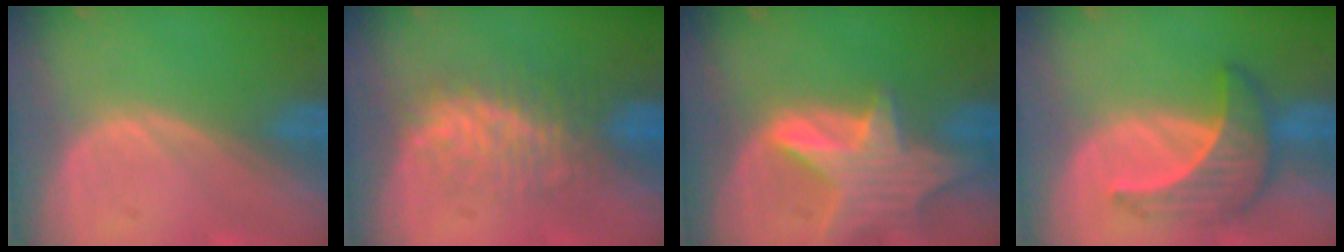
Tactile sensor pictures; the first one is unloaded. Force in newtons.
{"total": 7.4, "press": 7.2, "slide": 1.6}
{"total": 8.5, "press": 7.6, "slide": 3.9}
{"total": 6.5, "press": 6.4, "slide": 1.2}